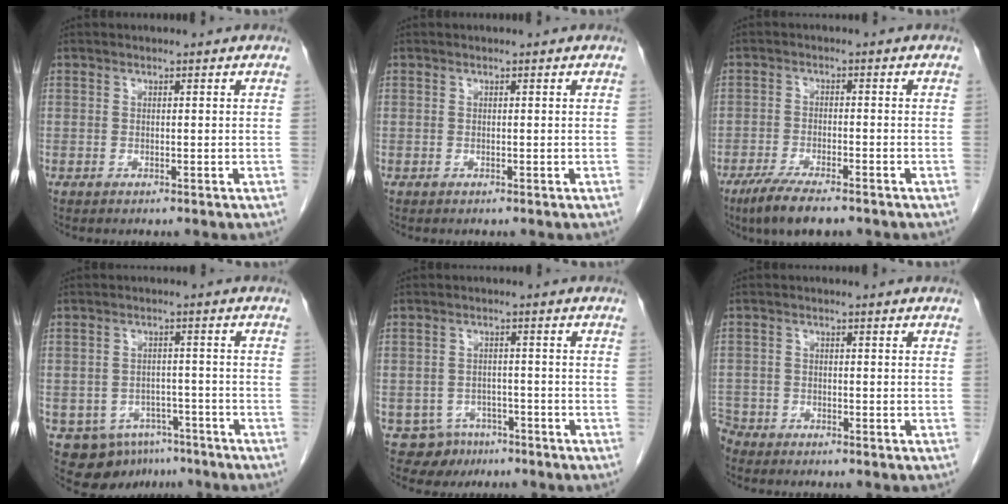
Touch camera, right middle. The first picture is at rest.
{"total": 0.0}
{"total": 7.5, "force": [-5.5, 1.9, 4.7], "torque": [-0.078, -0.013, -0.087]}
{"total": 8.0, "force": [-5.2, 5.6, 2.5], "torque": [-0.034, 0.009, -0.069]}
{"total": 4.5, "force": [-3.0, 3.4, -0.1], "torque": [0.009, 0.010, -0.040]}
{"total": 3.7, "force": [-3.4, 1.3, 0.0], "torque": [-0.004, -0.005, -0.068]}